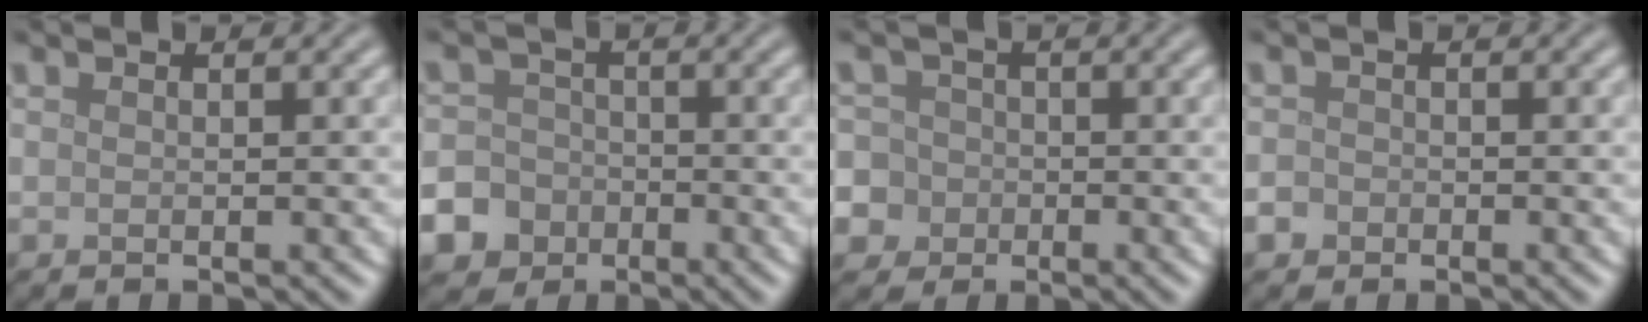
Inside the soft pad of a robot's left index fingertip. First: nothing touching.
{"total": 8.7, "force": [-4.7, 7.1, 1.7], "torque": [-0.042, -0.030, -0.101]}
{"total": 8.9, "force": [-3.0, 8.1, 2.1], "torque": [-0.053, -0.002, -0.091]}
{"total": 1.3, "force": [-0.7, 1.0, 0.3], "torque": [-0.001, 0.002, -0.014]}